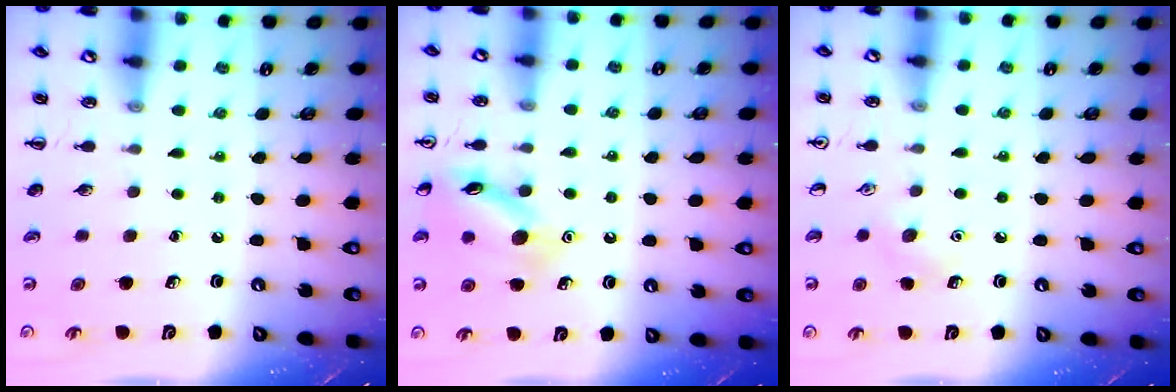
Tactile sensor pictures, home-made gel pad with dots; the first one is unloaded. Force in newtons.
{"total": 11.9, "press": 11.8, "slide": 0.9}
{"total": 6.7, "press": 6.4, "slide": 1.8}